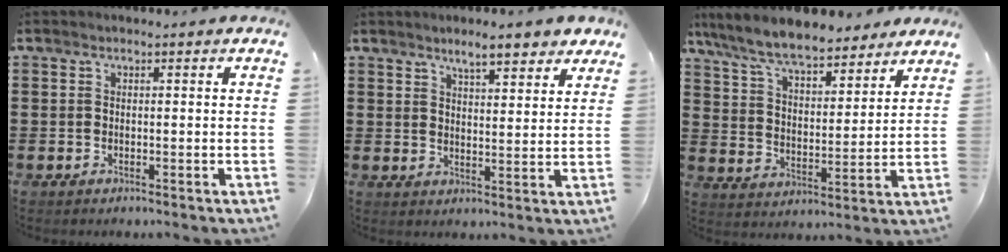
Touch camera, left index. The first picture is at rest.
{"total": 5.6, "force": [4.7, 1.1, 2.7], "torque": [-0.049, -0.011, 0.081]}
{"total": 9.0, "force": [8.0, 1.5, 3.8], "torque": [-0.106, -0.037, 0.143]}